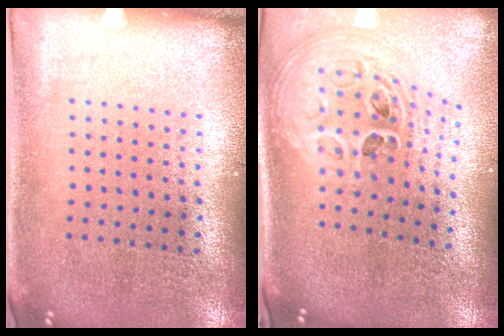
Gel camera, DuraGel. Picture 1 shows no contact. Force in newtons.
{"total": 2.8, "press": 2.0, "slide": 2.0}